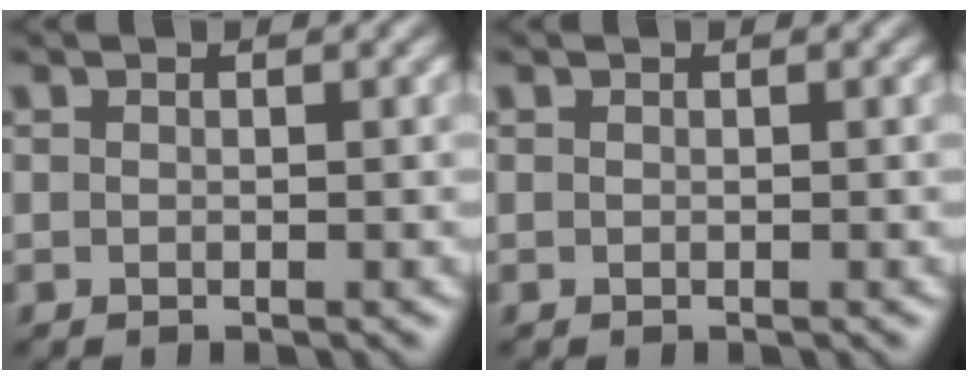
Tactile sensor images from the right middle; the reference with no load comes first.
{"total": 0.0}